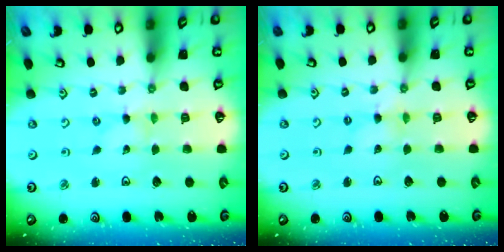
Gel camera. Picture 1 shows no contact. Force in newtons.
{"total": 1.2, "press": 1.2, "slide": 0.1}